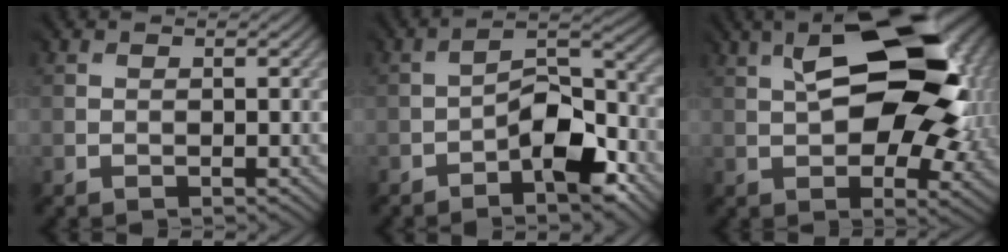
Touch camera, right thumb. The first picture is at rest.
{"total": 8.8, "force": [-5.0, 3.1, 6.4], "torque": [-0.103, 0.002, -0.091]}
{"total": 17.0, "force": [2.9, 8.3, 14.5], "torque": [-0.227, 0.024, 0.031]}